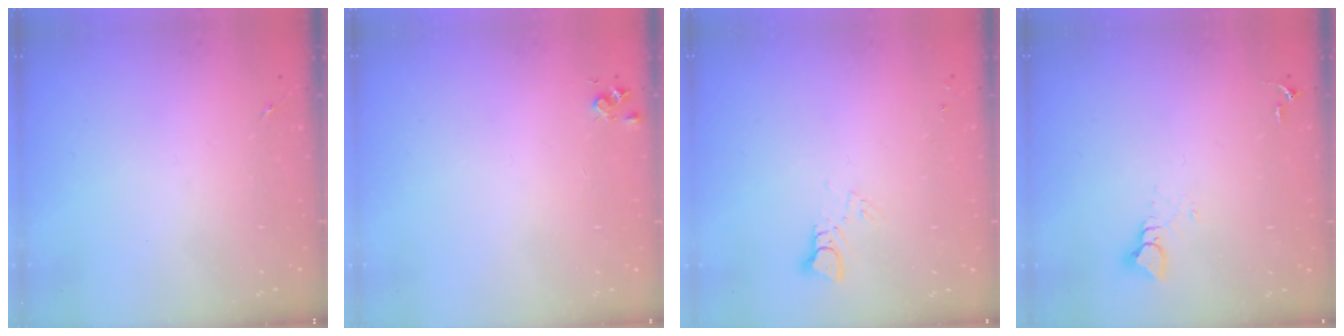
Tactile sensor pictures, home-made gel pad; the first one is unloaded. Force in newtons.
{"total": 4.4, "press": 4.4, "slide": 0.5}
{"total": 2.9, "press": 2.9, "slide": 0.2}
{"total": 3.5, "press": 3.5, "slide": 0.2}